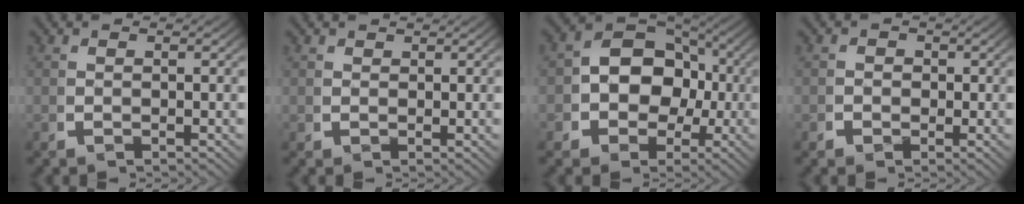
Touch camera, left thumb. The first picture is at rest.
{"total": 0.9, "force": [0.3, 0.4, -0.7], "torque": [0.010, -0.006, 0.007]}
{"total": 8.7, "force": [0.0, 7.1, 4.9], "torque": [-0.080, -0.024, 0.008]}
{"total": 1.1, "force": [-0.2, 1.0, -0.4], "torque": [0.015, -0.008, -0.006]}